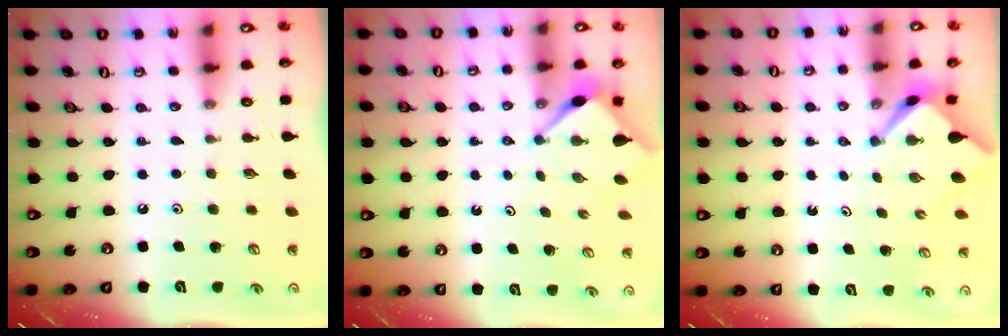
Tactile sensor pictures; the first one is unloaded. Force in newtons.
{"total": 2.9, "press": 2.9, "slide": 0.3}
{"total": 2.5, "press": 2.4, "slide": 0.3}